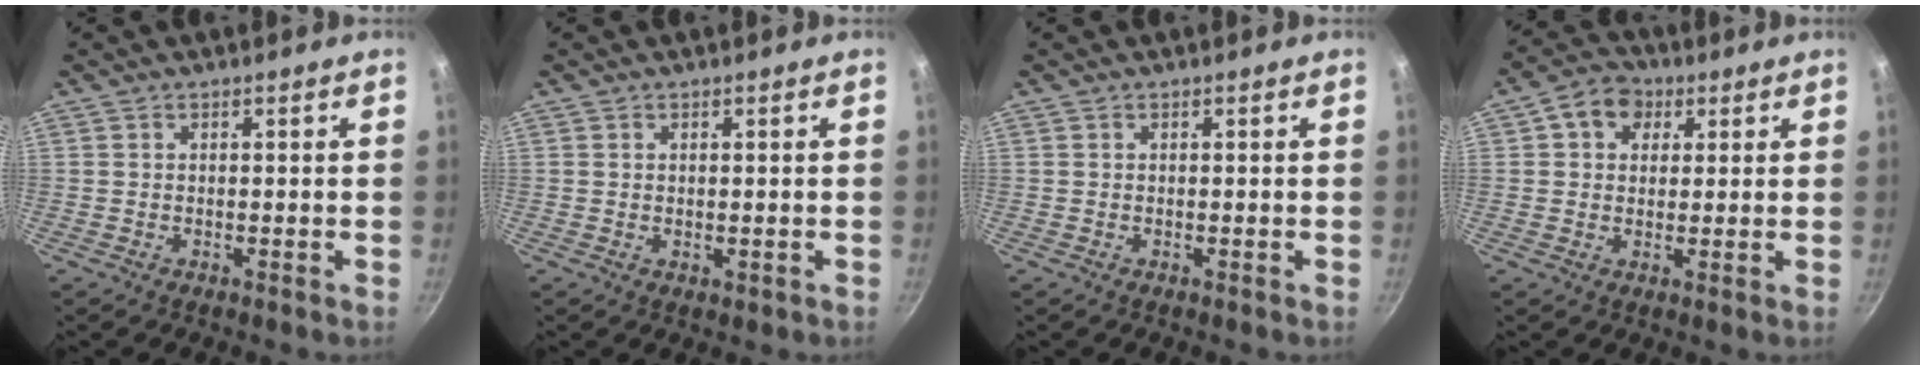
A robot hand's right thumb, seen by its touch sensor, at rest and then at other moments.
{"total": 0.6, "force": [0.2, 0.4, 0.5], "torque": [-0.003, -0.006, 0.001]}
{"total": 0.0}
{"total": 7.1, "force": [2.6, 5.7, 3.4], "torque": [-0.028, 0.003, 0.029]}